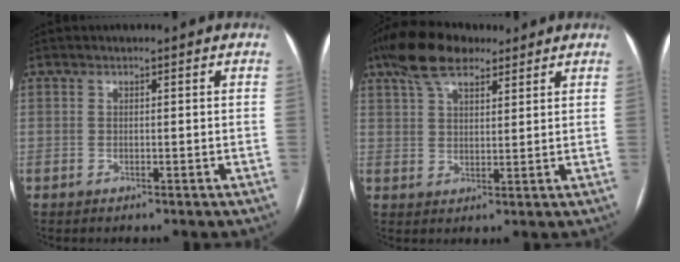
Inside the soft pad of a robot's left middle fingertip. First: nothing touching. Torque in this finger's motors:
{"motor_torque": [0.97, -0.88, 0.54, 0.17]}